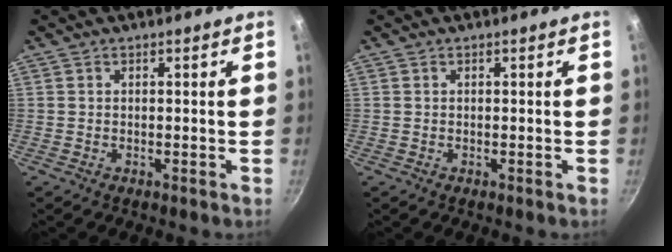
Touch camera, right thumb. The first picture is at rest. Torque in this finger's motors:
{"motor_torque": [-0.46, -0.03, -0.30, 0.15, 0.00]}